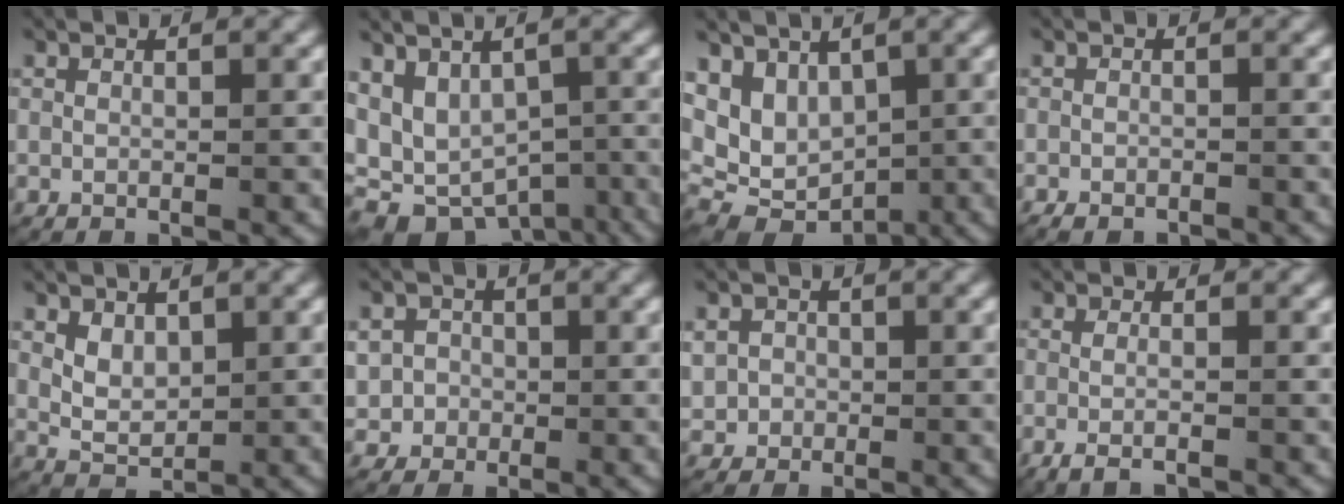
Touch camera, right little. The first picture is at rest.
{"total": 11.7, "force": [-4.9, 8.9, 5.8], "torque": [-0.119, -0.043, -0.074]}
{"total": 10.0, "force": [-0.3, 8.6, 5.2], "torque": [-0.124, -0.029, 0.000]}
{"total": 1.3, "force": [-1.2, 0.5, 0.3], "torque": [-0.008, -0.007, -0.019]}
{"total": 2.7, "force": [0.6, 2.0, 1.8], "torque": [-0.042, -0.014, 0.022]}
{"total": 5.0, "force": [-0.6, 4.8, 1.2], "torque": [-0.040, -0.012, -0.011]}
{"total": 3.7, "force": [-0.1, 3.6, 1.0], "torque": [-0.035, -0.010, 0.000]}
{"total": 2.2, "force": [-1.7, 0.3, 1.3], "torque": [-0.036, -0.006, -0.027]}